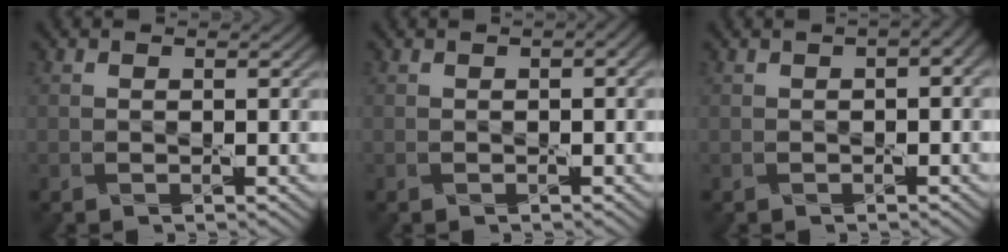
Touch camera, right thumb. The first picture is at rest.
{"total": 1.5, "force": [0.4, 0.5, 1.4], "torque": [-0.017, 0.005, 0.004]}
{"total": 3.9, "force": [1.0, 1.6, 3.4], "torque": [-0.044, 0.010, 0.009]}